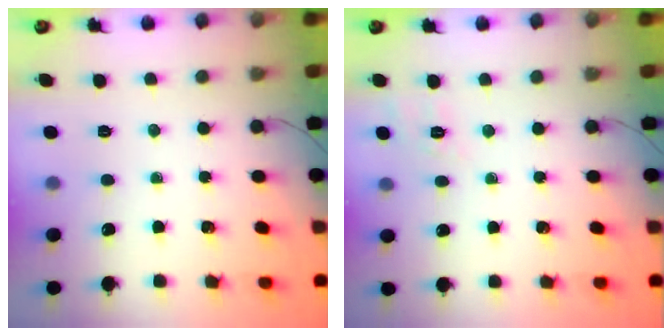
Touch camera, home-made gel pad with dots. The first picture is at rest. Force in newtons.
{"total": 2.1, "press": 0.5, "slide": 2.0}